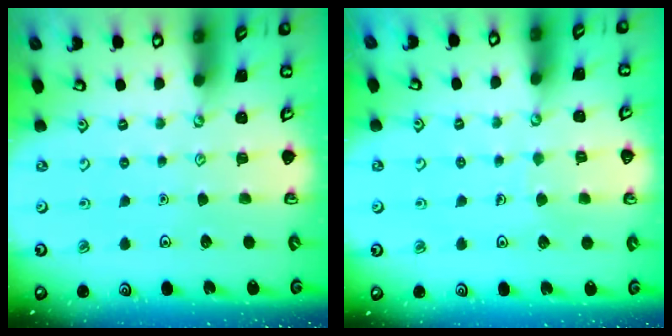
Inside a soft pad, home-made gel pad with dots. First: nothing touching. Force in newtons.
{"total": 4.0, "press": 4.0, "slide": 0.4}